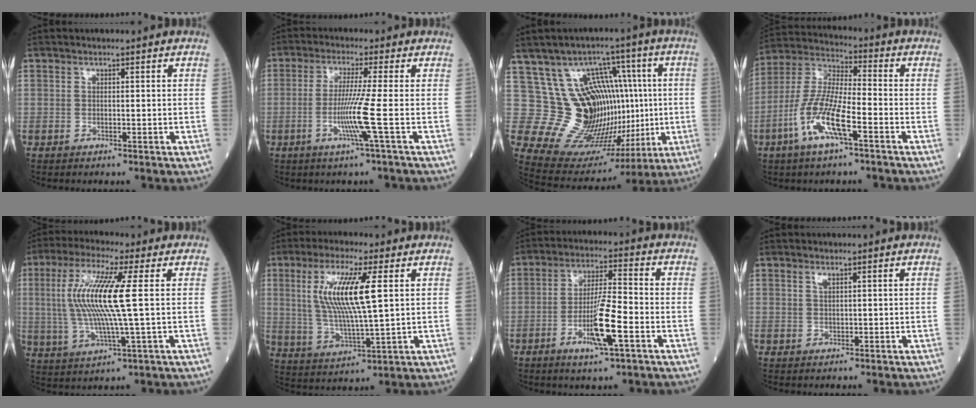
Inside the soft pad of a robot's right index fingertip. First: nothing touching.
{"total": 6.6, "force": [-1.9, -2.3, 5.9], "torque": [-0.123, -0.017, -0.040]}
{"total": 16.5, "force": [1.7, 11.4, 11.8], "torque": [-0.182, 0.050, 0.062]}
{"total": 11.6, "force": [-4.9, 1.9, 10.4], "torque": [-0.227, -0.003, -0.100]}
{"total": 12.1, "force": [1.6, -0.2, 12.0], "torque": [-0.263, 0.003, 0.026]}
{"total": 11.6, "force": [2.9, 0.8, 11.2], "torque": [-0.240, -0.002, 0.056]}
{"total": 9.0, "force": [-3.5, 0.4, 8.2], "torque": [-0.160, -0.008, -0.064]}
{"total": 0.6, "force": [0.3, 0.0, 0.5], "torque": [-0.017, 0.001, 0.007]}